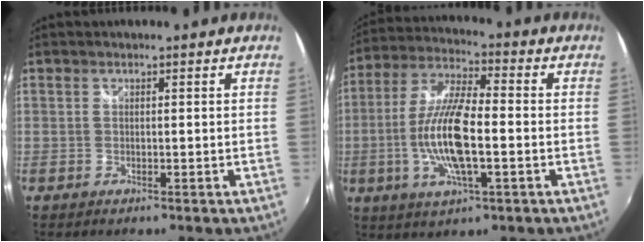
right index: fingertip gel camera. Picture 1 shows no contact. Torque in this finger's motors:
{"motor_torque": [2.03, -0.11, 1.06, 0.21]}